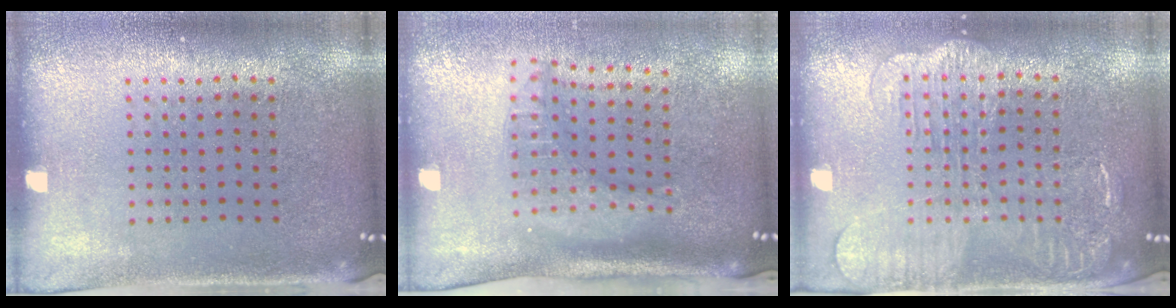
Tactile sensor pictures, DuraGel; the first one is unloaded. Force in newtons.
{"total": 2.0, "press": 1.6, "slide": 1.3}
{"total": 2.0, "press": 2.0, "slide": 0.4}